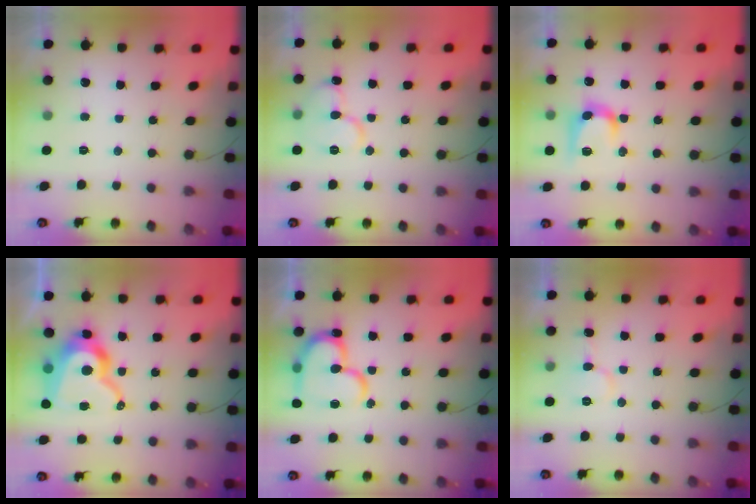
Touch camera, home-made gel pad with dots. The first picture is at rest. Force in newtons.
{"total": 11.3, "press": 11.2, "slide": 1.5}
{"total": 10.6, "press": 10.6, "slide": 0.2}
{"total": 17.8, "press": 17.7, "slide": 1.7}
{"total": 18.8, "press": 18.8, "slide": 1.7}
{"total": 6.1, "press": 6.1, "slide": 0.6}